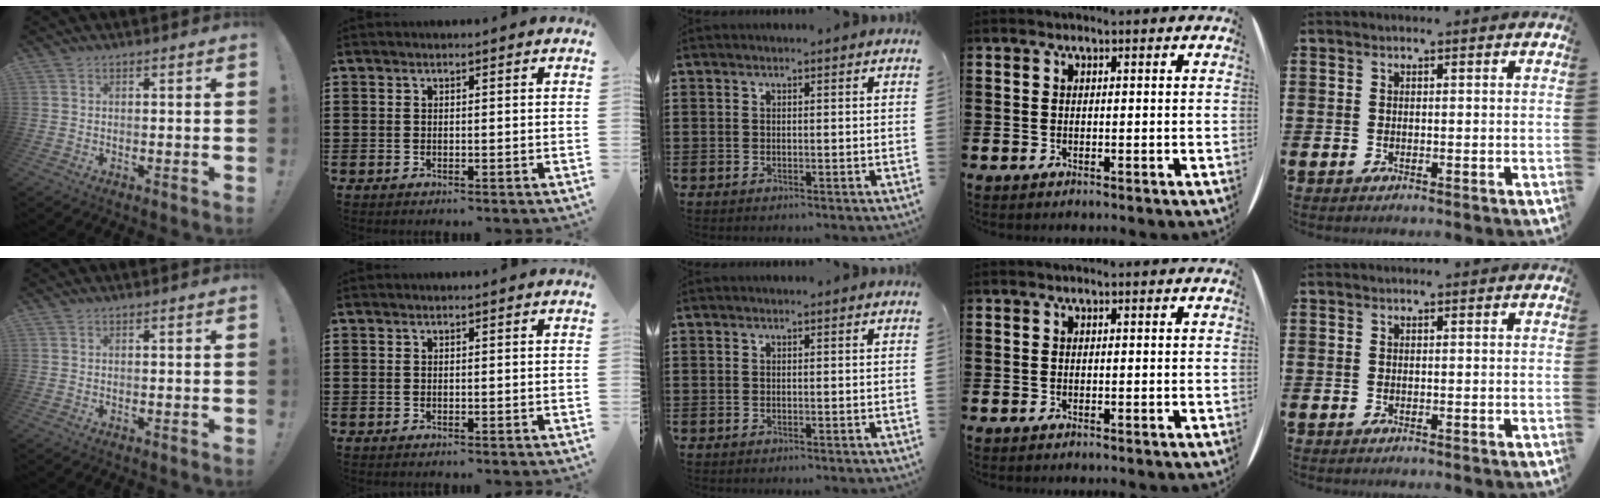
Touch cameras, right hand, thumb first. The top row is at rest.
{}